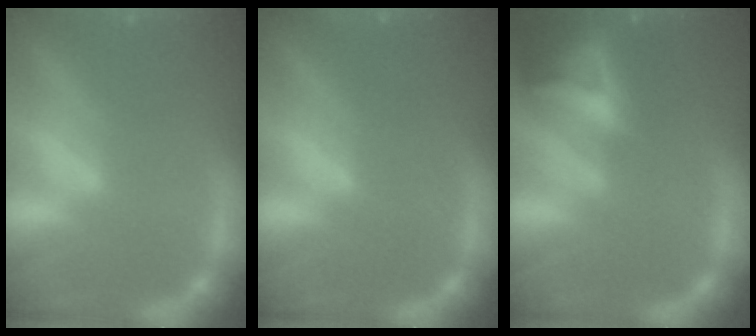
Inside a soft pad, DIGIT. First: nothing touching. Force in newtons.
{"total": 0.9}
{"total": 8.9}